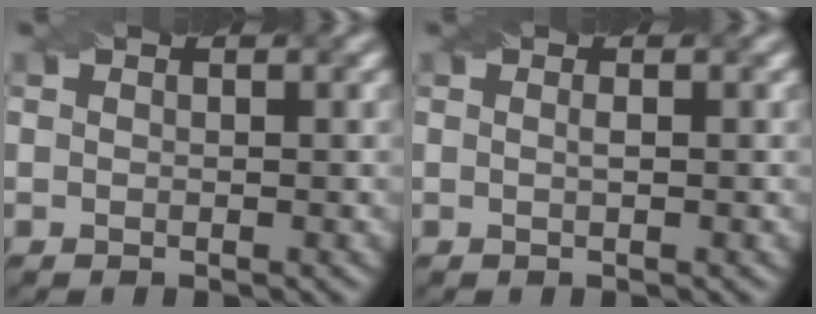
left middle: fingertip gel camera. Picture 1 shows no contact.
{"total": 0.7, "force": [0.1, 0.1, 0.7], "torque": [-0.010, -0.003, -0.001]}